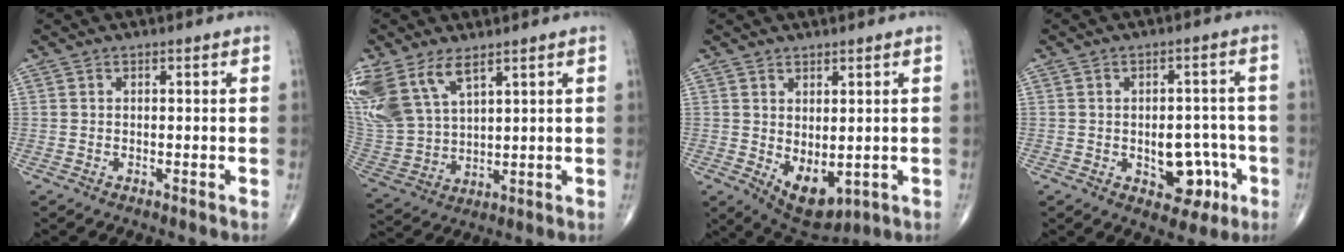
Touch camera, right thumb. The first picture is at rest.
{"total": 15.1, "force": [8.5, 8.0, 9.7], "torque": [-0.223, -0.020, 0.184]}
{"total": 8.0, "force": [-1.0, 4.3, 6.6], "torque": [-0.087, -0.009, 0.008]}
{"total": 8.7, "force": [-2.6, 5.7, 6.0], "torque": [-0.043, 0.025, -0.023]}